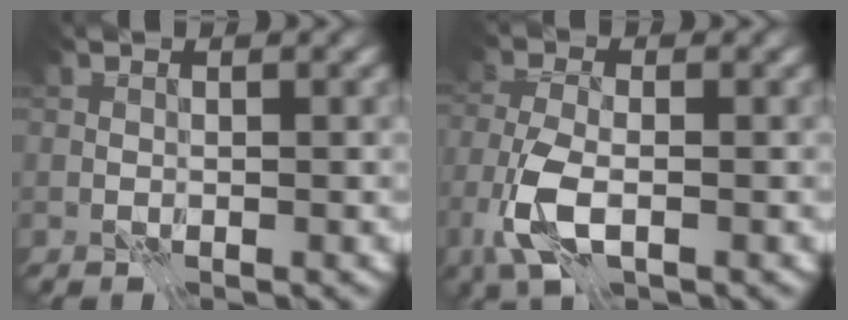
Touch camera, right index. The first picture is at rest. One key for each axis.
{"total": 4.9, "fx": -1.6, "fy": 2.4, "fz": 4.0, "tx": -0.101, "ty": -0.008, "tz": -0.033}